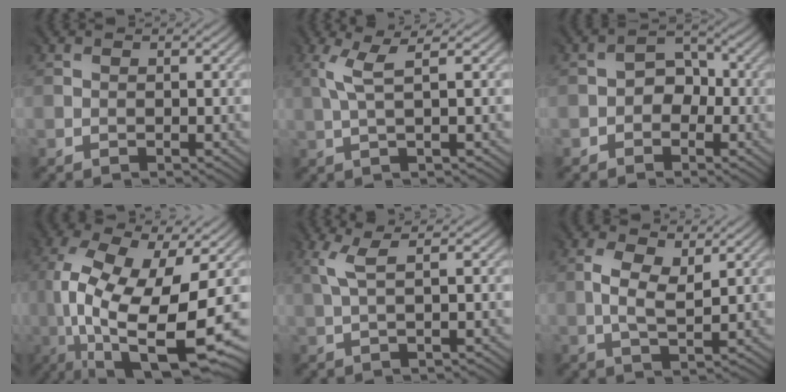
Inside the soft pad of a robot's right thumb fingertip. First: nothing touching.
{"total": 3.2, "force": [0.9, 0.1, 3.1], "torque": [-0.064, 0.009, 0.020]}
{"total": 3.5, "force": [-1.2, 2.6, 1.9], "torque": [-0.017, 0.005, -0.025]}
{"total": 16.7, "force": [-2.9, 6.9, 15.0], "torque": [-0.305, -0.024, -0.034]}
{"total": 2.6, "force": [0.9, 0.0, 2.4], "torque": [-0.048, 0.008, 0.021]}
{"total": 4.2, "force": [1.1, 1.9, 3.6], "torque": [-0.083, 0.001, 0.025]}